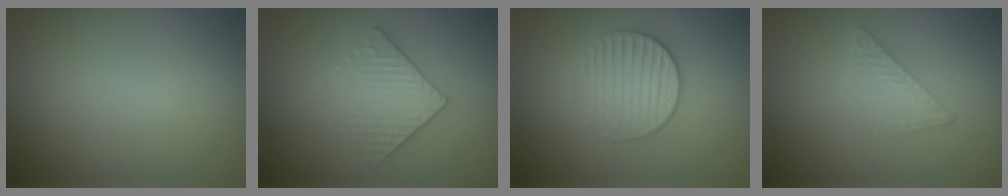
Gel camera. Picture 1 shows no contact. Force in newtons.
{"total": 3.4, "press": 3.4, "slide": 0.7}
{"total": 3.1, "press": 2.8, "slide": 1.2}
{"total": 2.0, "press": 2.0, "slide": 0.2}